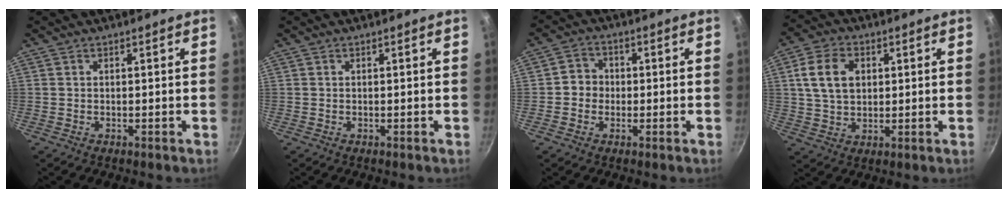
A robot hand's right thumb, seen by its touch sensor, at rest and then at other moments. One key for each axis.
{"total": 0.0}
{"total": 4.2, "fx": -0.5, "fy": 3.9, "fz": 1.5, "tx": 0.004, "ty": 0.012, "tz": -0.018}
{"total": 9.4, "fx": 2.1, "fy": 6.7, "fz": 6.2, "tx": -0.101, "ty": 0.006, "tz": 0.036}